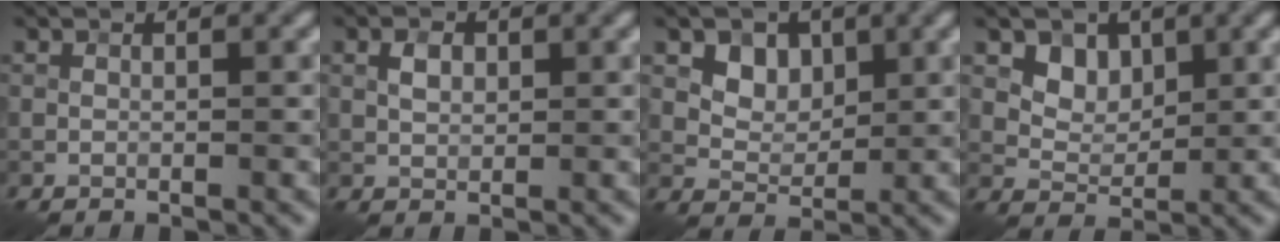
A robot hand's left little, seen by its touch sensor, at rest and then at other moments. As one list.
[{"total": 1.7, "force": [0.4, 1.1, 1.2], "torque": [-0.019, 0.003, 0.007]}, {"total": 3.0, "force": [1.2, 2.3, 1.5], "torque": [-0.027, -0.009, 0.026]}, {"total": 2.9, "force": [1.4, 2.1, 1.3], "torque": [-0.025, -0.014, 0.031]}]